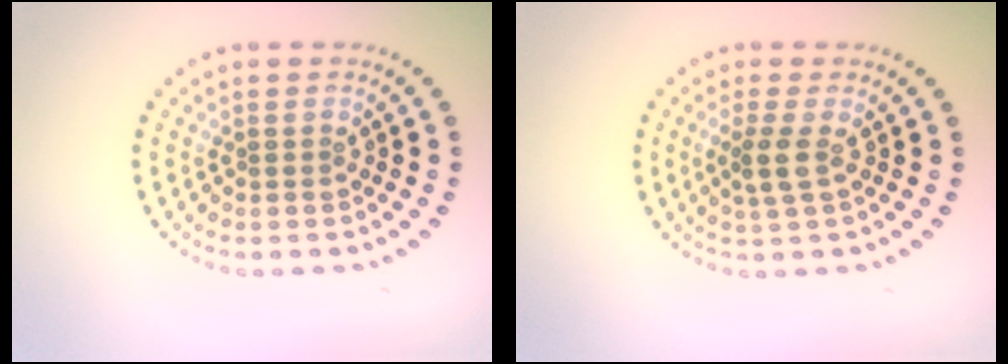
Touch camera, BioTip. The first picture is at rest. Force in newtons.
{"total": 1.8, "press": 1.5, "slide": 1.0}